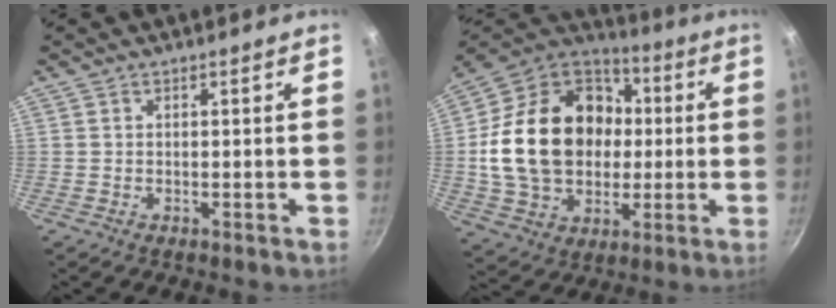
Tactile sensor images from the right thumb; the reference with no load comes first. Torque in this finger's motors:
{"motor_torque": [1.92, 3.09, 2.00, -0.47, 0.55]}